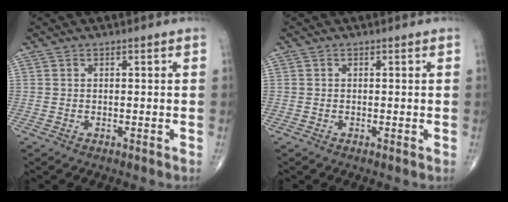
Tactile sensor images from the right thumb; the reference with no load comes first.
{"total": 0.0}